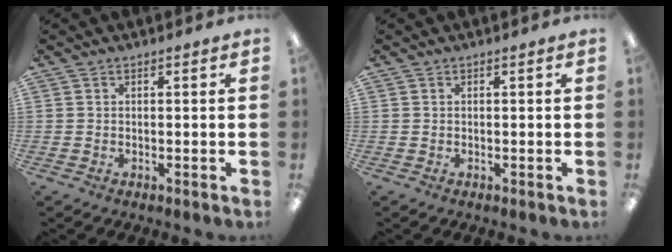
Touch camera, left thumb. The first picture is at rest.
{"total": 0.0}